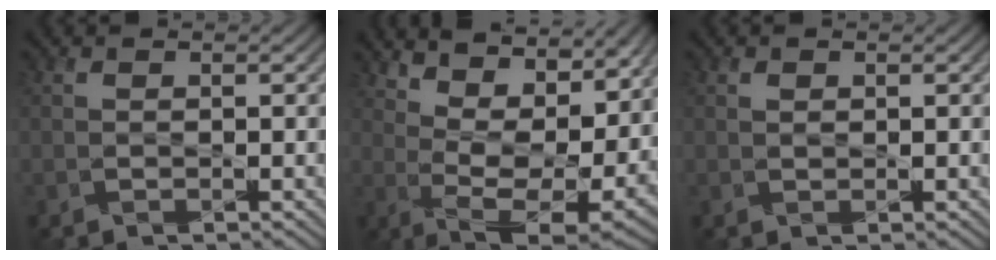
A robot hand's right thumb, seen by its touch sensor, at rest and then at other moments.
{"total": 14.0, "force": [8.3, 5.2, 10.0], "torque": [-0.188, 0.005, 0.130]}
{"total": 0.6, "force": [0.3, 0.3, 0.3], "torque": [-0.005, -0.001, 0.005]}